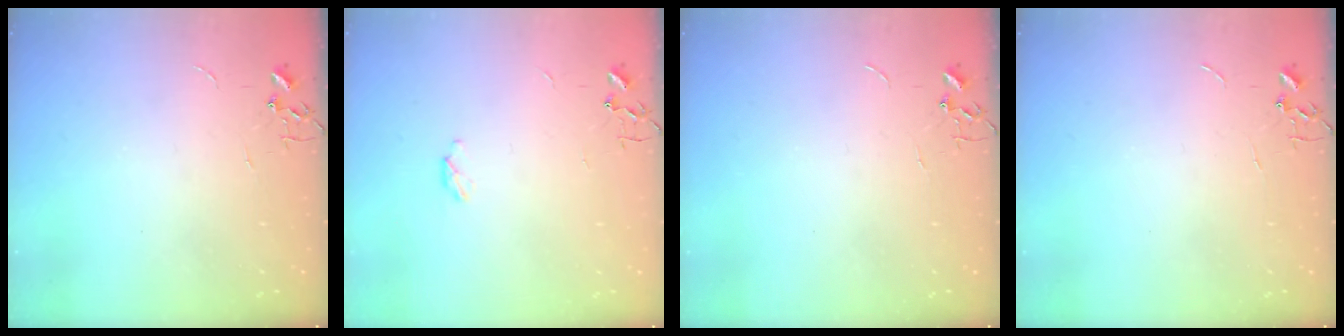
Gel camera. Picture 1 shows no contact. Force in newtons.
{"total": 3.7, "press": 3.7, "slide": 0.6}
{"total": 0.0}
{"total": 0.0}